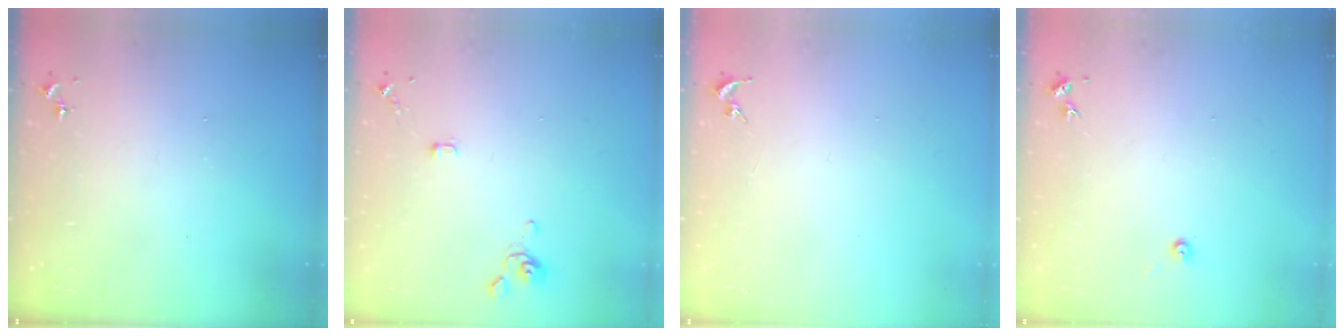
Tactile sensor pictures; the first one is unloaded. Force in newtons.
{"total": 4.0, "press": 4.0, "slide": 0.8}
{"total": 0.0}
{"total": 3.0, "press": 3.0, "slide": 0.3}